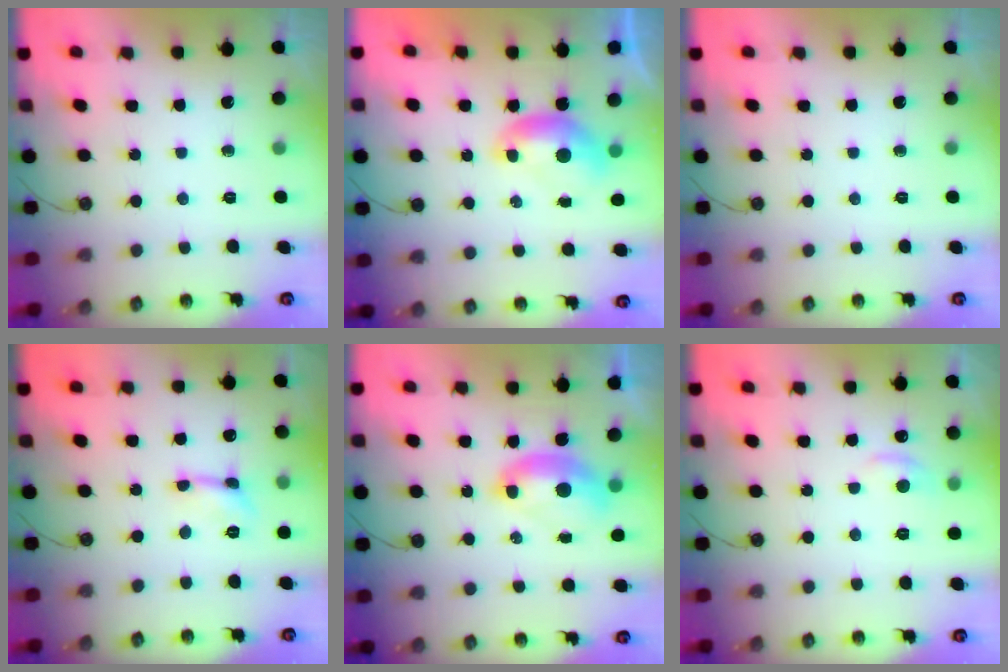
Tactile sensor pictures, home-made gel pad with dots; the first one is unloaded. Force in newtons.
{"total": 0.0}
{"total": 0.0}
{"total": 2.2, "press": 2.2, "slide": 0.4}
{"total": 2.5, "press": 2.4, "slide": 0.6}
{"total": 1.4, "press": 1.1, "slide": 0.9}